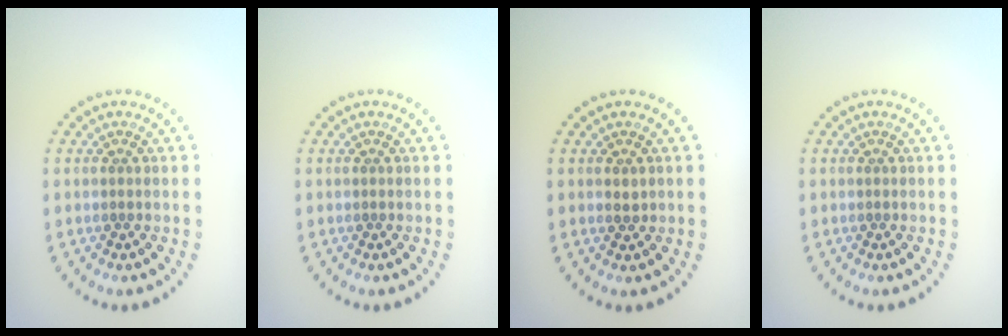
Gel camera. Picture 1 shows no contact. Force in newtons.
{"total": 0.0}
{"total": 0.7, "press": 0.7, "slide": 0.0}
{"total": 0.0}